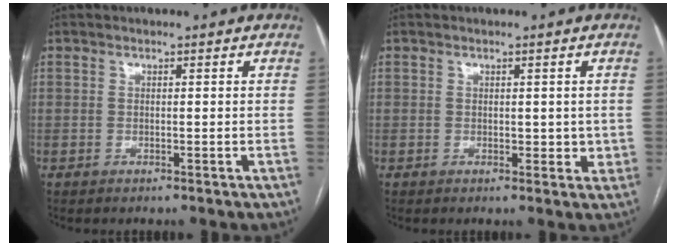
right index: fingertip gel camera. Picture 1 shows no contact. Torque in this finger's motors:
{"motor_torque": [0.19, 0.15, 0.11, 0.04]}